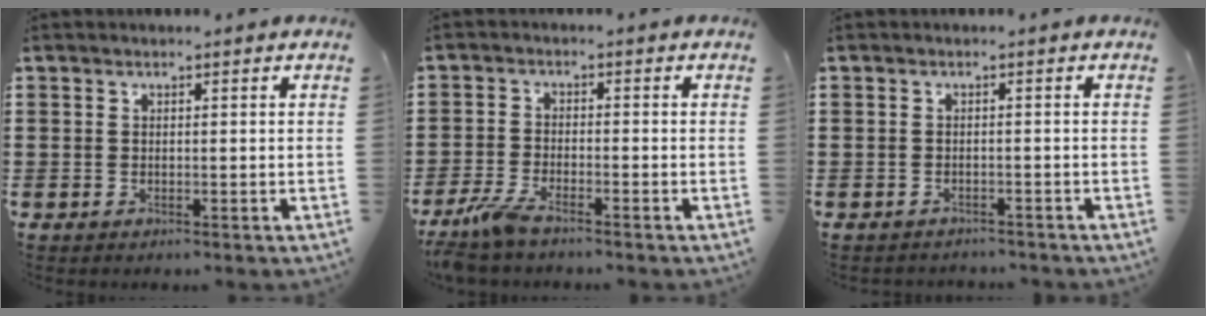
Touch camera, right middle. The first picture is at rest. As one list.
[{"total": 4.1, "force": [-3.2, 0.6, 2.4], "torque": [-0.069, -0.010, -0.067]}, {"total": 1.1, "force": [-1.0, 0.1, 0.0], "torque": [-0.003, 0.002, -0.023]}]